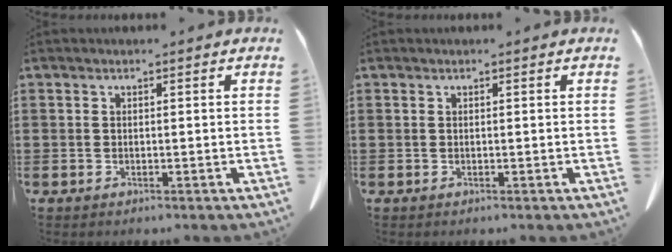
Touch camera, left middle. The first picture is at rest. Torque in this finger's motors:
{"motor_torque": [0.00, 0.00, 0.00, 0.00]}